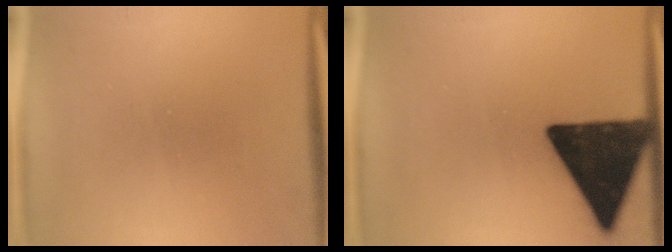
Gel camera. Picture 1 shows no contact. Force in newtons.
{"total": 17.1}